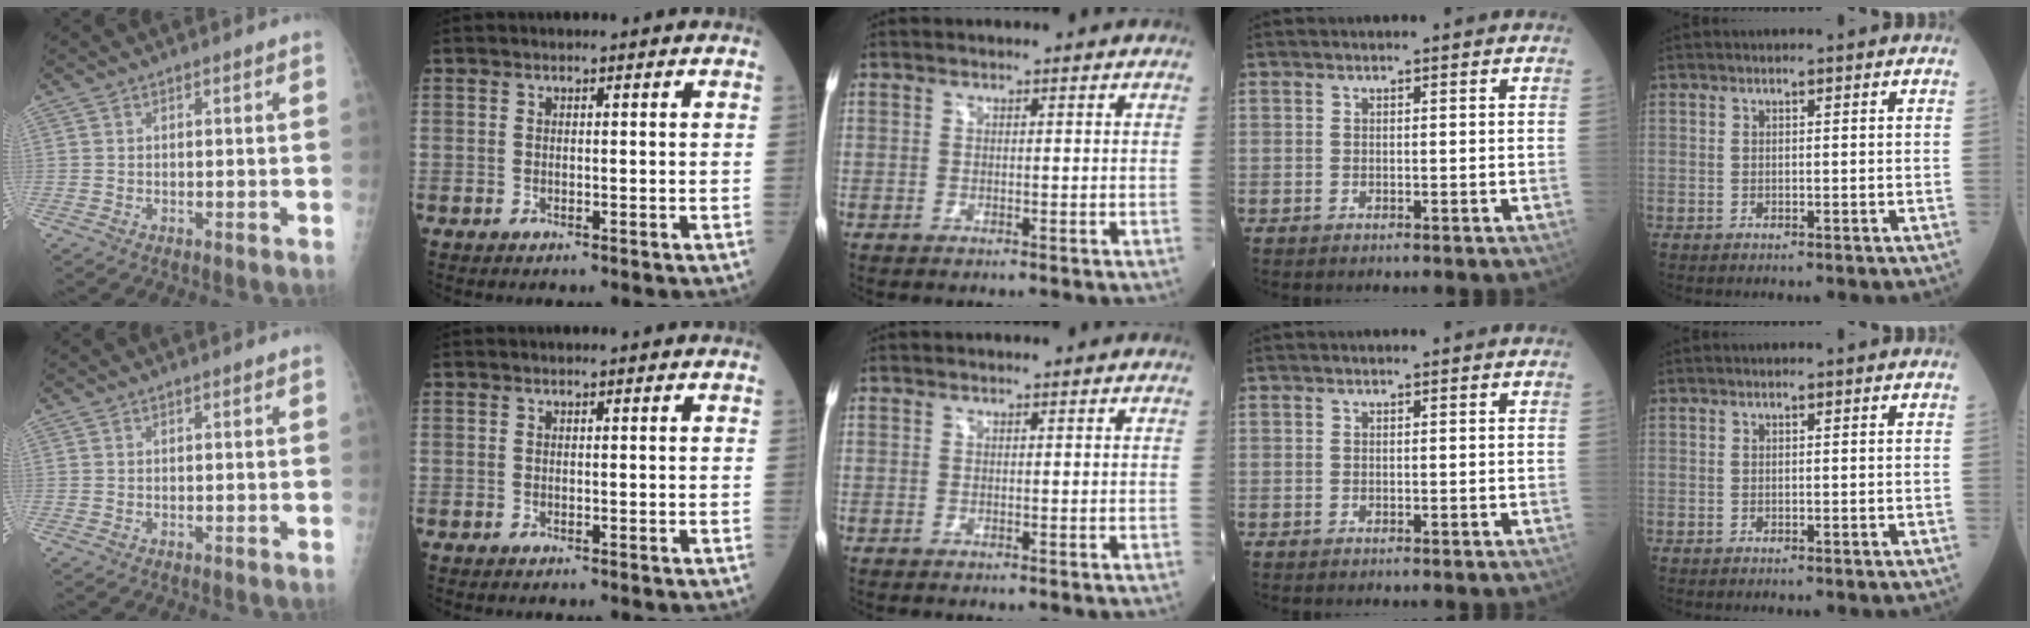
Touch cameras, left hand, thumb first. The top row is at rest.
{}